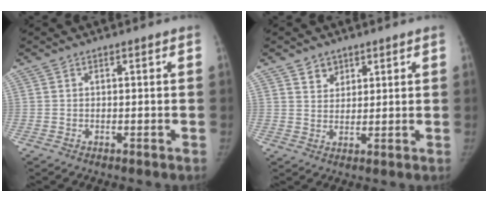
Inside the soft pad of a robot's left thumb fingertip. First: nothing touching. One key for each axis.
{"total": 3.5, "fx": 2.4, "fy": 2.5, "fz": 0.8, "tx": 0.008, "ty": -0.018, "tz": 0.043}